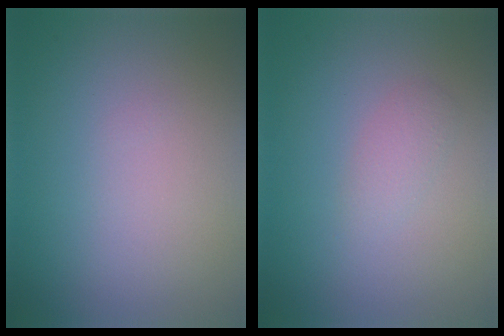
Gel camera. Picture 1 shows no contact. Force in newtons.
{"total": 1.2, "press": 1.2, "slide": 0.0}